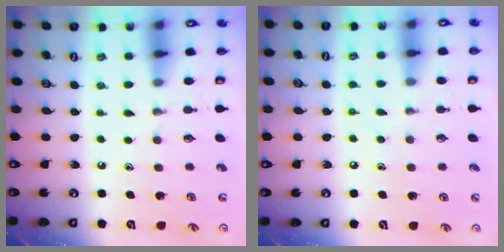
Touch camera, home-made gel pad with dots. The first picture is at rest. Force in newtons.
{"total": 5.3, "press": 5.3, "slide": 0.7}